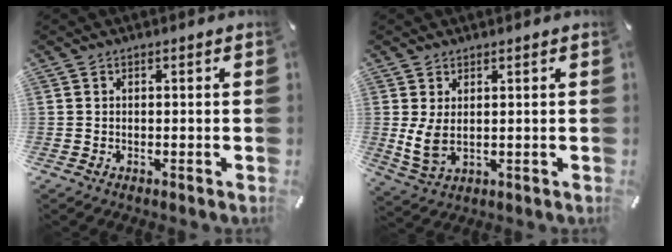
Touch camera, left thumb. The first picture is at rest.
{"total": 5.8, "force": [1.1, 3.2, 4.7], "torque": [-0.114, -0.007, 0.021]}